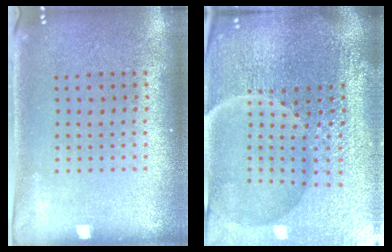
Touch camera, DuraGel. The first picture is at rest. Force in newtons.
{"total": 7.1, "press": 6.2, "slide": 3.4}